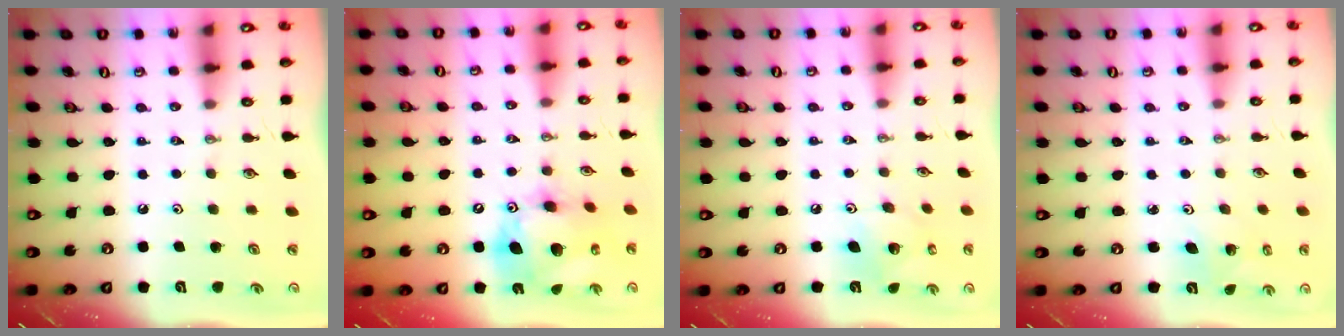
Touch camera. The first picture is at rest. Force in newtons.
{"total": 15.7, "press": 15.7, "slide": 1.4}
{"total": 7.8, "press": 7.7, "slide": 0.5}
{"total": 2.7, "press": 2.7, "slide": 0.3}